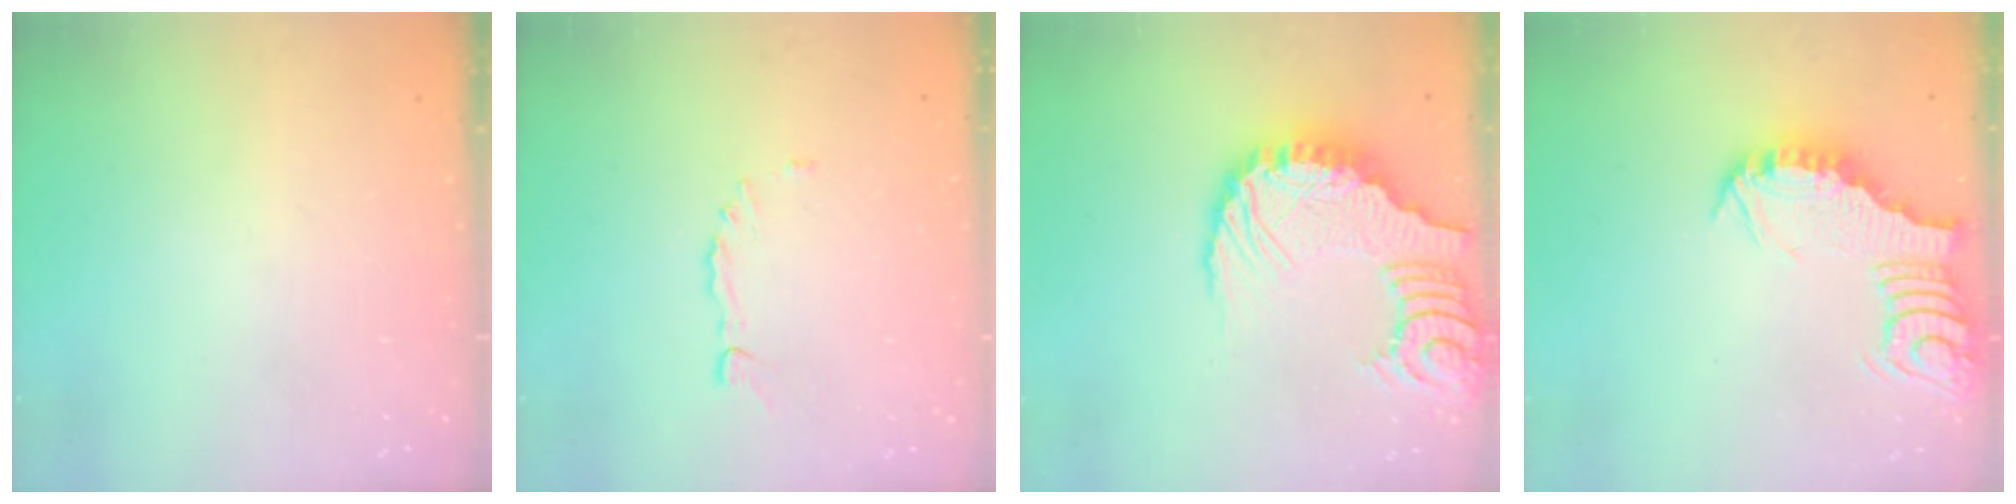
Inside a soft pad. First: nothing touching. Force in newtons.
{"total": 3.0, "press": 2.9, "slide": 0.7}
{"total": 8.0, "press": 7.9, "slide": 1.1}
{"total": 3.4, "press": 3.3, "slide": 0.4}